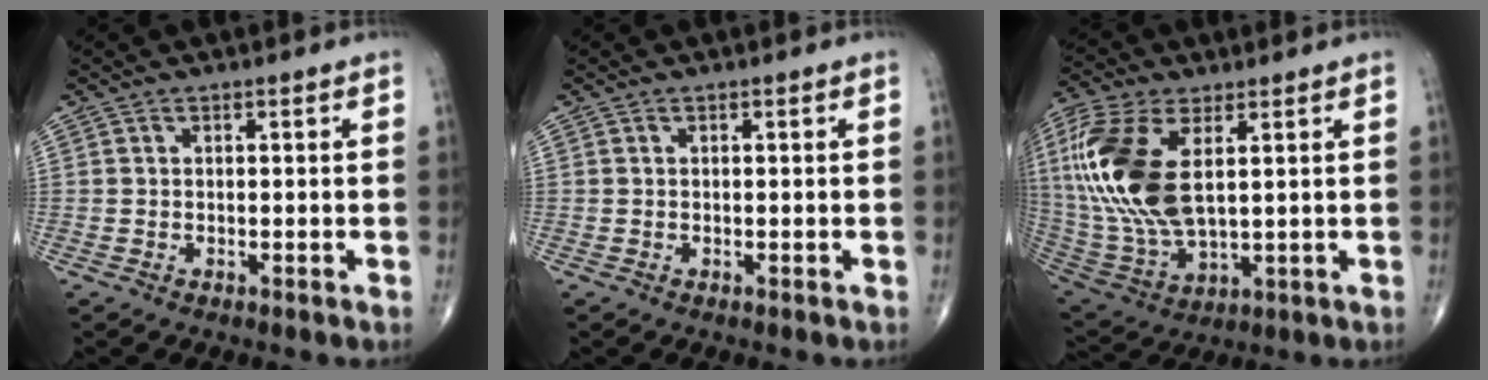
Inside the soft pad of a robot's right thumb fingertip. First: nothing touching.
{"total": 0.0}
{"total": 20.0, "force": [4.4, 9.9, 16.8], "torque": [-0.384, -0.018, 0.087]}